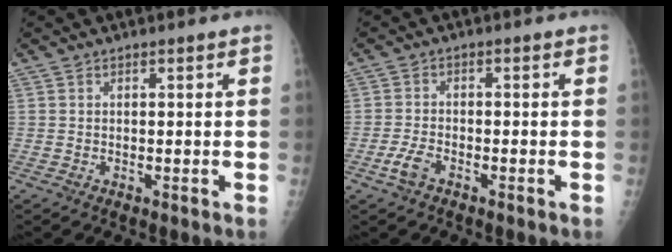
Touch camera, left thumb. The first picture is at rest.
{"total": 3.3, "force": [-2.0, 1.5, 2.0], "torque": [-0.045, 0.010, -0.039]}